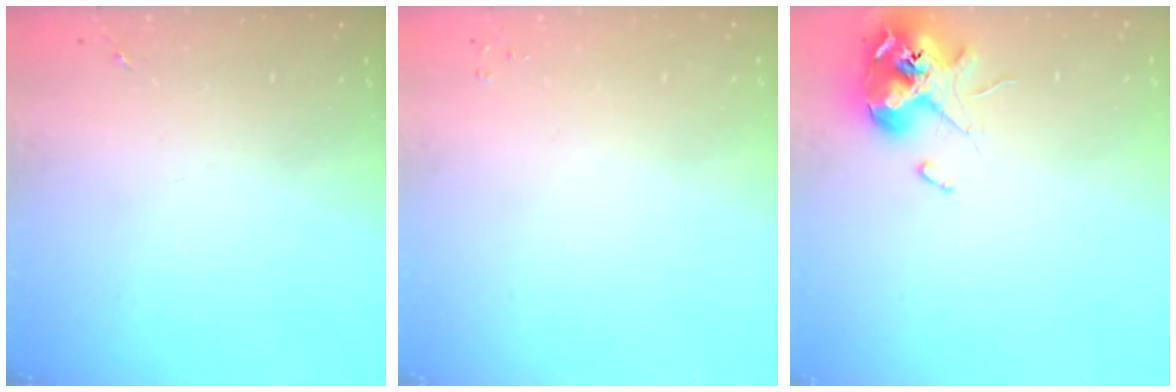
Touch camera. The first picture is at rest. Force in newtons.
{"total": 2.0, "press": 2.0, "slide": 0.3}
{"total": 12.1, "press": 11.9, "slide": 1.8}